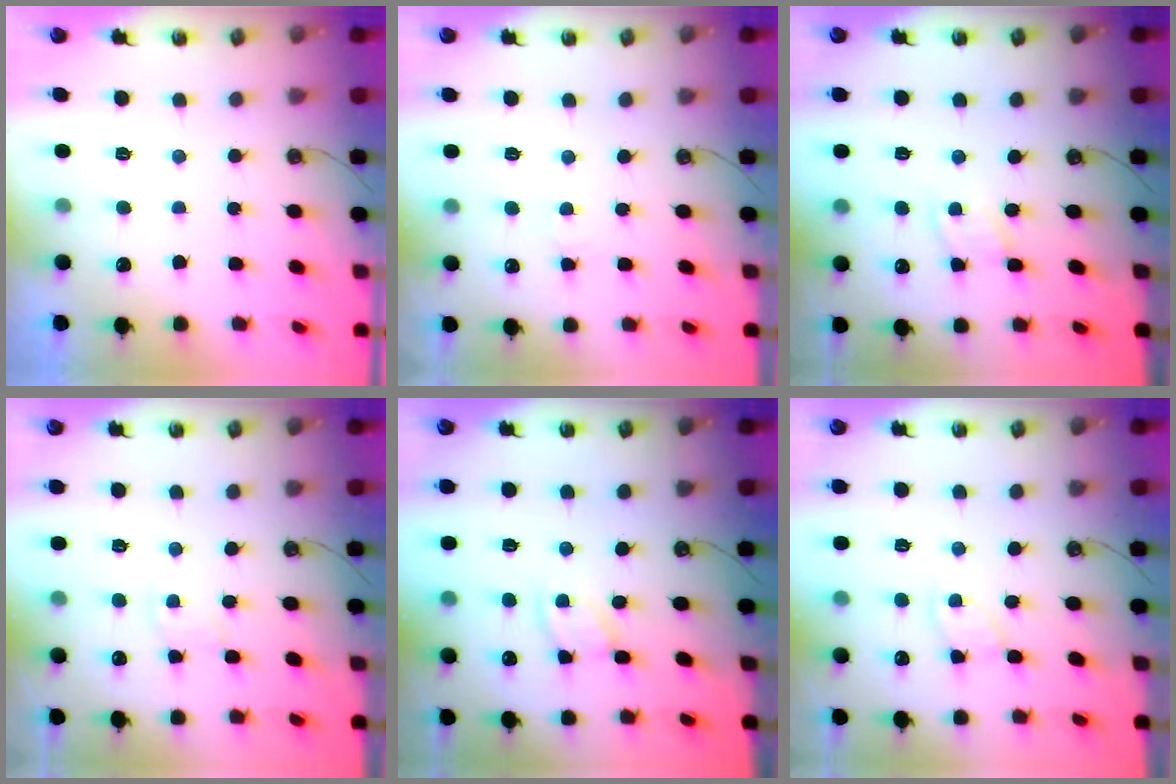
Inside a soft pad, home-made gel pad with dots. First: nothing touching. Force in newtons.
{"total": 2.7, "press": 2.7, "slide": 0.4}
{"total": 2.3, "press": 2.3, "slide": 0.4}
{"total": 3.5, "press": 3.5, "slide": 0.5}
{"total": 1.8, "press": 1.8, "slide": 0.3}
{"total": 2.1, "press": 2.1, "slide": 0.3}